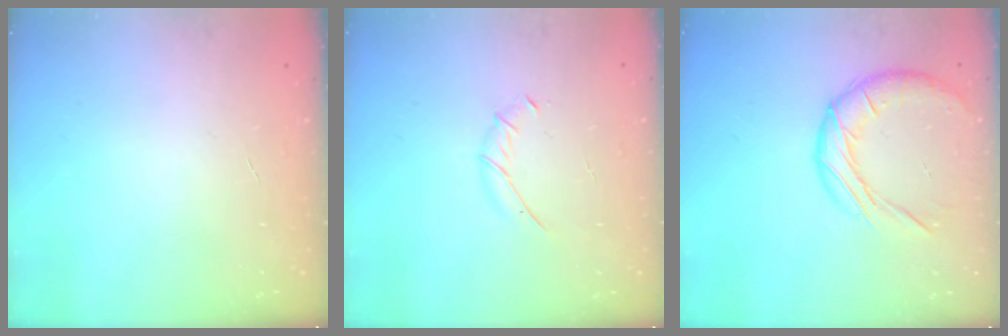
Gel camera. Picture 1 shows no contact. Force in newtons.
{"total": 4.3, "press": 4.2, "slide": 0.6}
{"total": 13.6, "press": 13.6, "slide": 1.1}